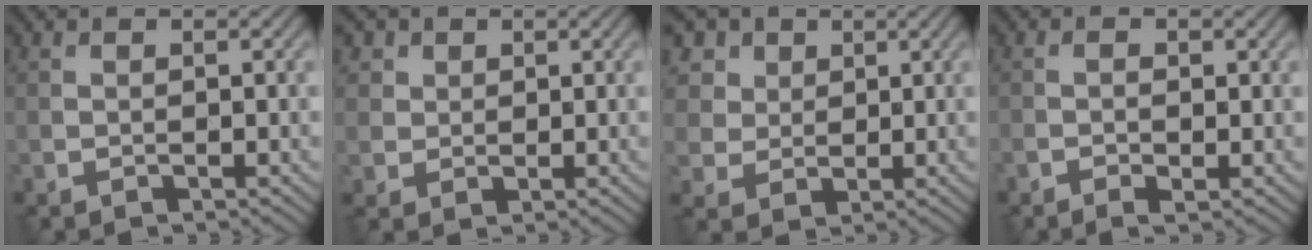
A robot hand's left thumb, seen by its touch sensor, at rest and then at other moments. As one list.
[{"total": 4.0, "force": [1.8, 3.3, 1.2], "torque": [-0.051, -0.004, 0.043]}, {"total": 7.1, "force": [3.4, 5.7, 2.7], "torque": [-0.127, -0.001, 0.069]}, {"total": 1.8, "force": [-0.7, 0.7, 1.5], "torque": [-0.029, -0.001, -0.014]}]